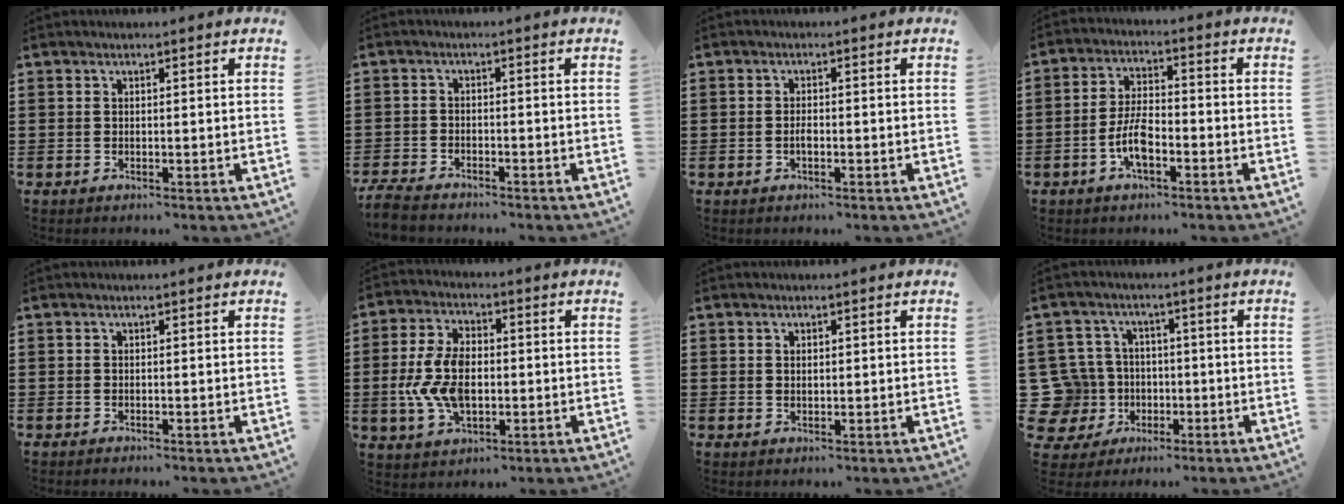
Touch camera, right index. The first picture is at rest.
{"total": 2.8, "force": [-2.7, 0.5, 0.5], "torque": [-0.026, -0.001, -0.060]}
{"total": 1.4, "force": [-0.4, 0.6, 1.2], "torque": [-0.024, -0.001, -0.008]}
{"total": 6.3, "force": [-2.5, 2.5, 5.2], "torque": [-0.121, 0.000, -0.054]}
{"total": 0.0}
{"total": 9.5, "force": [-0.9, 5.6, 7.6], "torque": [-0.186, 0.002, -0.023]}
{"total": 0.8, "force": [0.3, 0.5, 0.5], "torque": [-0.011, 0.004, 0.006]}
{"total": 9.3, "force": [-1.4, 8.7, 3.0], "torque": [-0.130, 0.008, -0.026]}